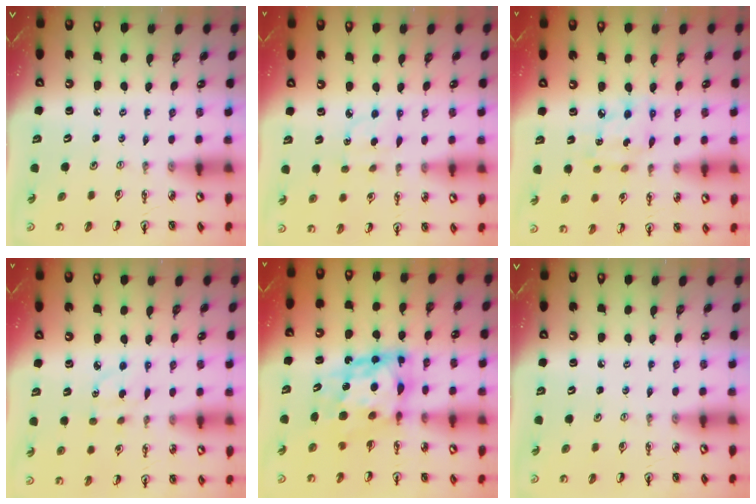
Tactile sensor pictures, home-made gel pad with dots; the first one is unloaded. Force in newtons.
{"total": 3.4, "press": 3.4, "slide": 0.5}
{"total": 7.6, "press": 7.5, "slide": 0.4}
{"total": 3.2, "press": 3.1, "slide": 0.9}
{"total": 10.6, "press": 10.6, "slide": 0.7}
{"total": 0.0}